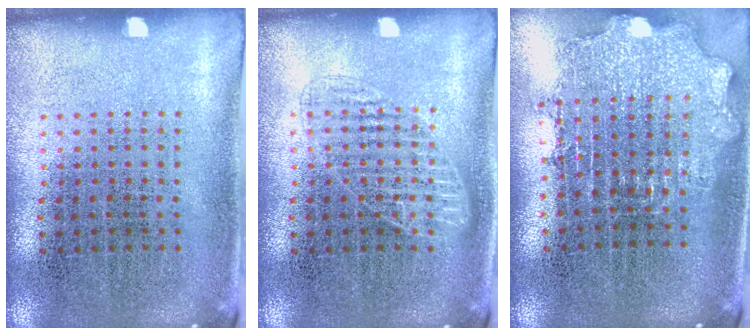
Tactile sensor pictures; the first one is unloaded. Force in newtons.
{"total": 1.6, "press": 1.6, "slide": 0.3}
{"total": 1.9, "press": 1.5, "slide": 1.1}